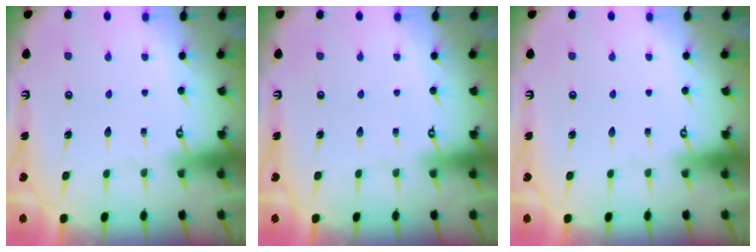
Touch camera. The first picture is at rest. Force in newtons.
{"total": 0.0}
{"total": 0.0}